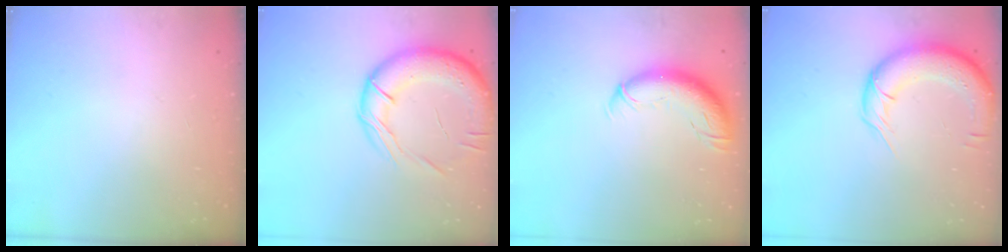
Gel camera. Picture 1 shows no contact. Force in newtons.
{"total": 19.3, "press": 19.1, "slide": 2.8}
{"total": 12.1, "press": 11.7, "slide": 3.1}
{"total": 14.0, "press": 13.6, "slide": 3.1}